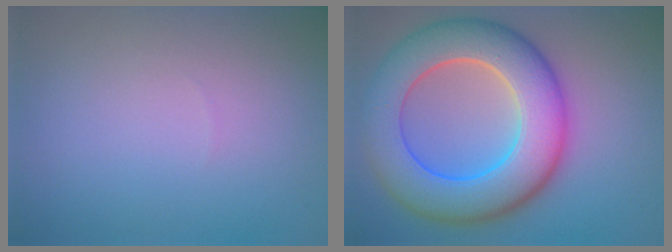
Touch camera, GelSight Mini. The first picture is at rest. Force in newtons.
{"total": 11.2, "press": 11.2, "slide": 0.5}